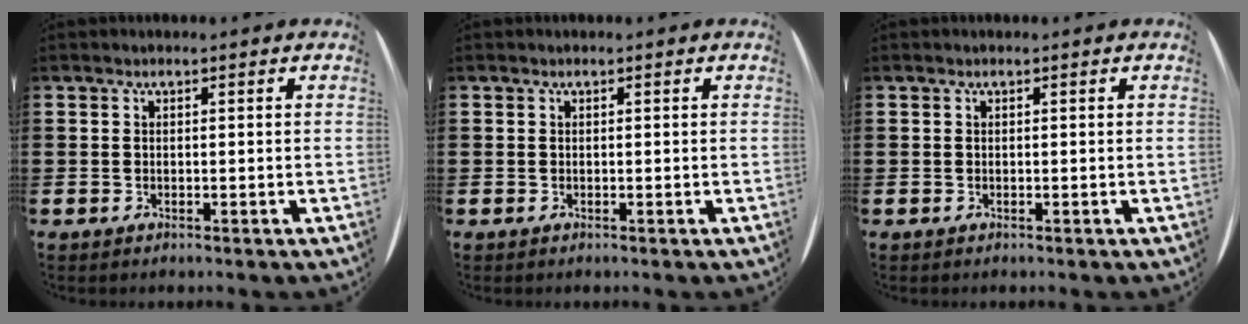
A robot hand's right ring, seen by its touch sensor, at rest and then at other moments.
{"total": 0.0}
{"total": 0.0}